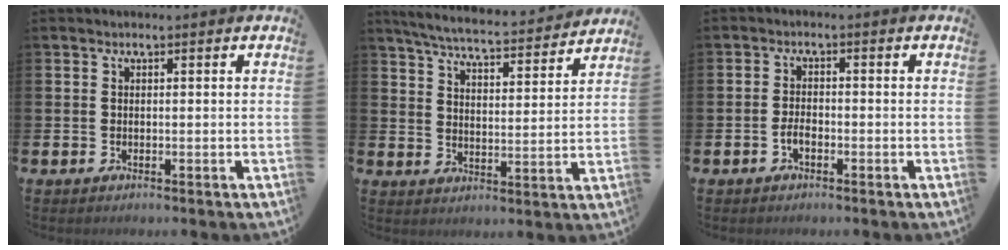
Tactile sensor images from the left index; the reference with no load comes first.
{"total": 5.9, "force": [5.6, 0.4, 1.5], "torque": [-0.054, -0.042, 0.095]}
{"total": 1.8, "force": [-0.9, 0.9, 1.3], "torque": [-0.021, 0.000, -0.018]}